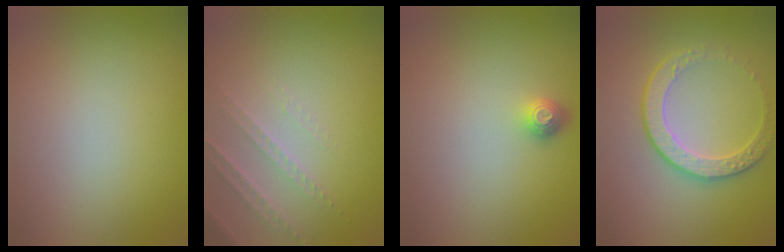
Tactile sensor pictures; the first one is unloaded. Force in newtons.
{"total": 2.2, "press": 2.1, "slide": 0.7}
{"total": 1.3, "press": 1.1, "slide": 0.8}
{"total": 3.7, "press": 3.3, "slide": 1.7}